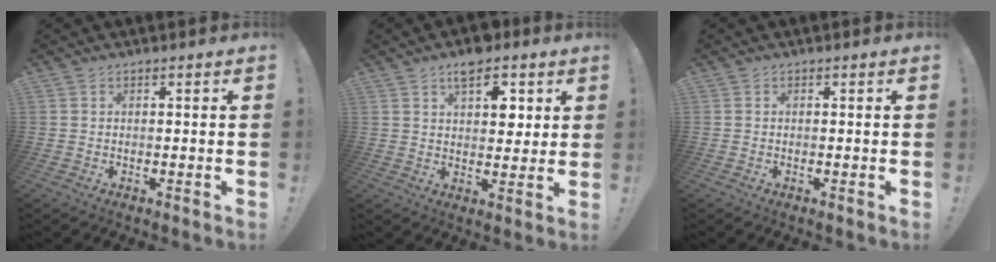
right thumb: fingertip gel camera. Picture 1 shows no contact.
{"total": 10.2, "force": [5.3, 6.1, 6.2], "torque": [-0.072, -0.024, 0.091]}
{"total": 0.0}